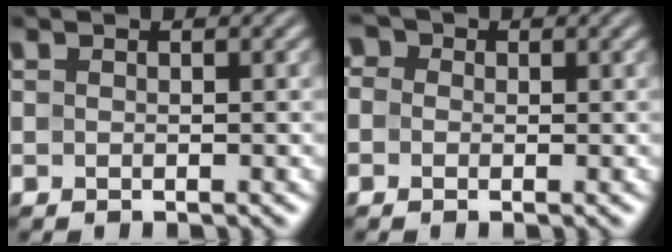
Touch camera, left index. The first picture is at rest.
{"total": 2.8, "force": [0.9, 2.4, 1.3], "torque": [-0.015, 0.019, -0.019]}